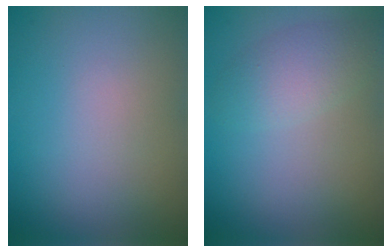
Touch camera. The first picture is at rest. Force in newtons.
{"total": 2.9, "press": 2.9, "slide": 0.2}